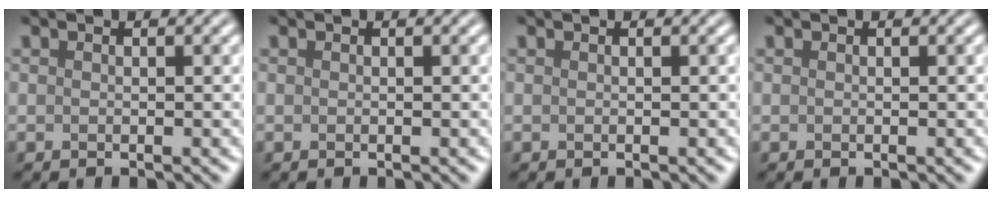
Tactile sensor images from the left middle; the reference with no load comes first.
{"total": 0.0}
{"total": 0.0}
{"total": 0.0}